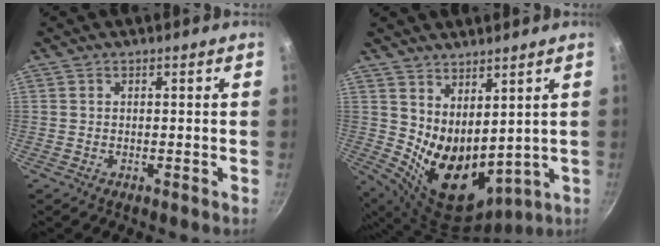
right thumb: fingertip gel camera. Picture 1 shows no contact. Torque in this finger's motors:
{"motor_torque": [-0.64, 1.78, 1.80, 0.22, 0.19]}